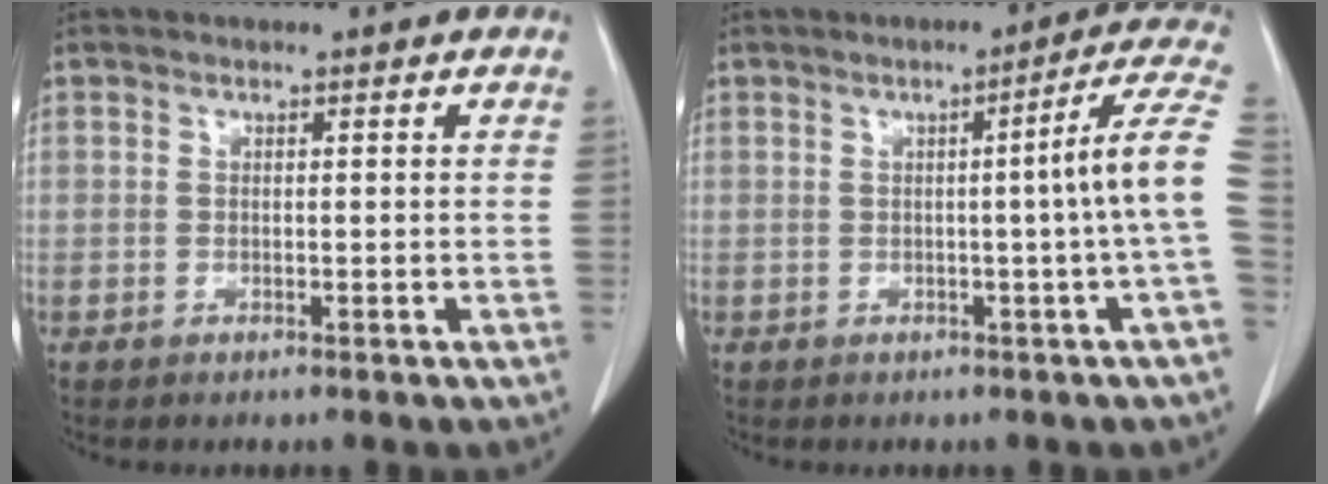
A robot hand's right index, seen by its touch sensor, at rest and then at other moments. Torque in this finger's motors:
{"motor_torque": [0.71, -0.51, 0.38, 0.06]}